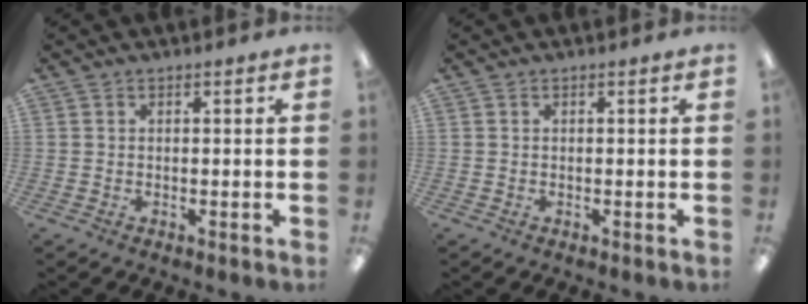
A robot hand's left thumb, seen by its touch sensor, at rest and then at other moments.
{"total": 0.0}